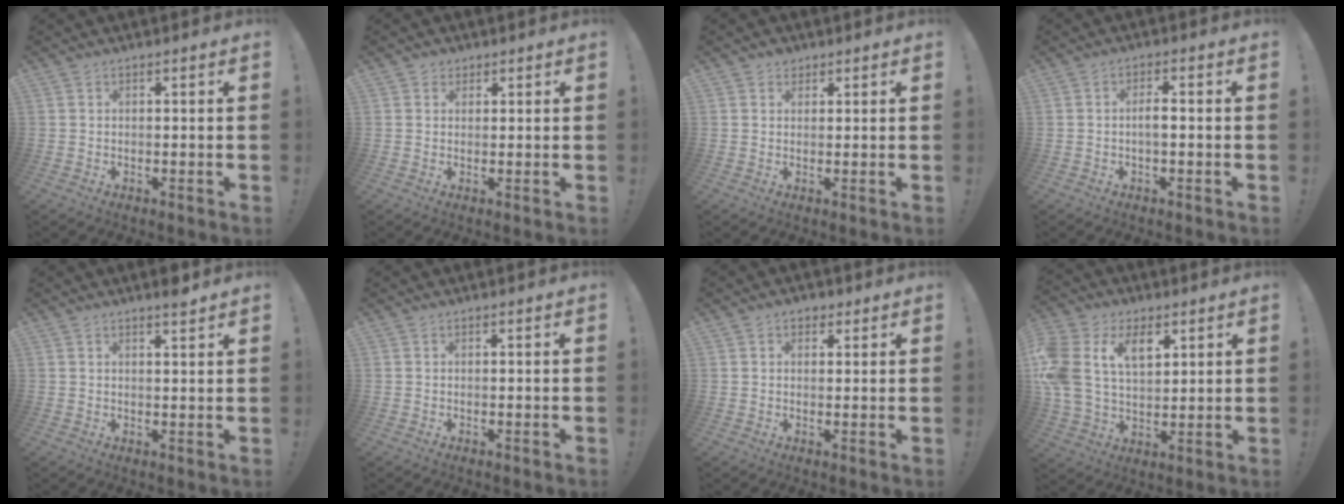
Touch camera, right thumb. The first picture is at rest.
{"total": 1.9, "force": [1.1, 1.5, 0.3], "torque": [0.002, -0.005, 0.018]}
{"total": 2.3, "force": [1.4, 1.7, 0.4], "torque": [0.000, -0.005, 0.026]}
{"total": 3.4, "force": [-0.7, 1.0, 3.2], "torque": [-0.063, 0.010, -0.013]}
{"total": 2.6, "force": [2.2, -0.2, 1.4], "torque": [-0.013, -0.018, 0.034]}
{"total": 0.0}
{"total": 2.6, "force": [1.2, 2.0, 1.1], "torque": [-0.006, -0.003, 0.019]}
{"total": 15.6, "force": [6.5, 10.3, 9.7], "torque": [-0.210, -0.020, 0.120]}